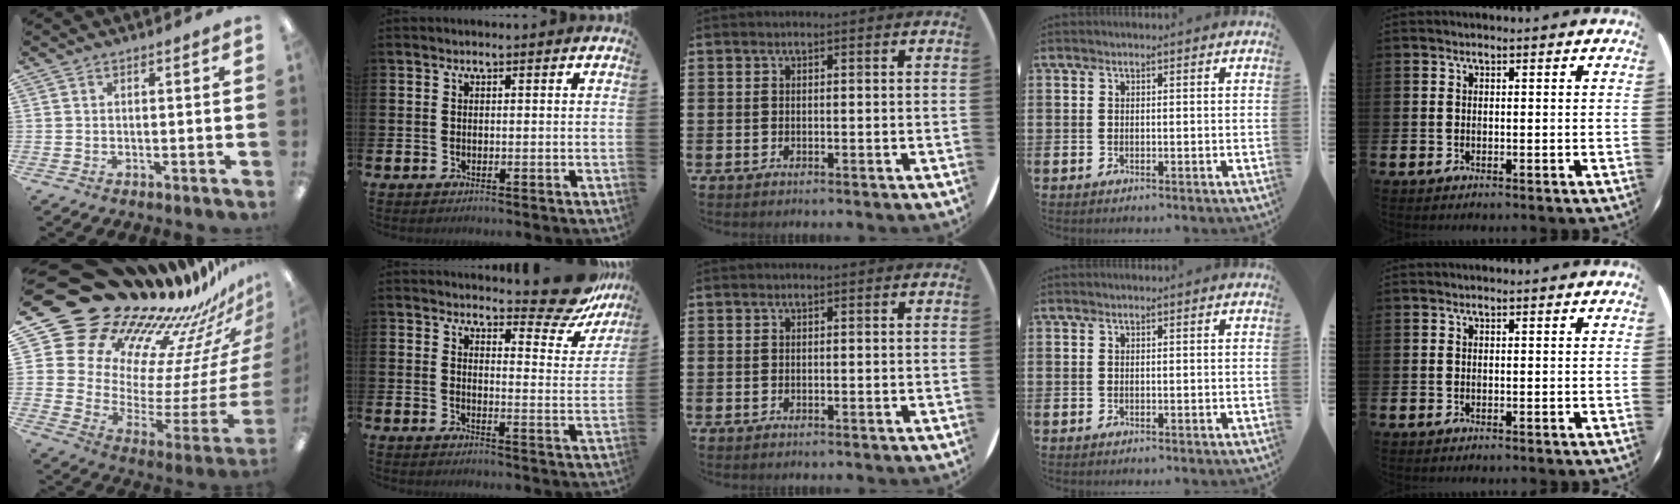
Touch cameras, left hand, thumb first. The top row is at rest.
{"thumb": {"total": 29.4, "force": [24.8, 12.8, 9.4], "torque": [-0.107, -0.248, 0.488]}, "index": {"total": 7.4, "force": [6.8, 1.9, 2.2], "torque": [-0.022, -0.054, 0.115]}}